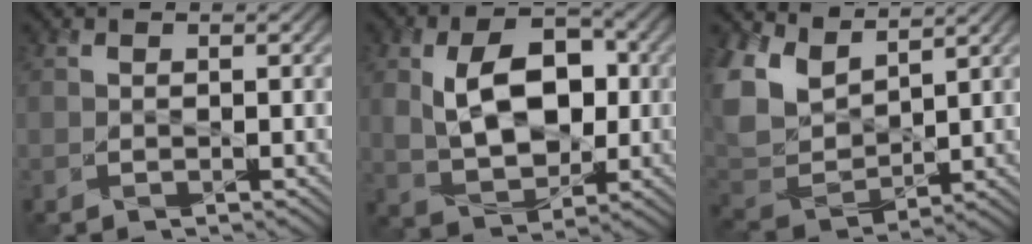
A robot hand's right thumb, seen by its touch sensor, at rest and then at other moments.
{"total": 9.8, "force": [0.6, 6.2, 7.5], "torque": [-0.149, 0.002, 0.009]}
{"total": 8.7, "force": [5.8, 4.4, 4.8], "torque": [-0.131, 0.007, 0.112]}